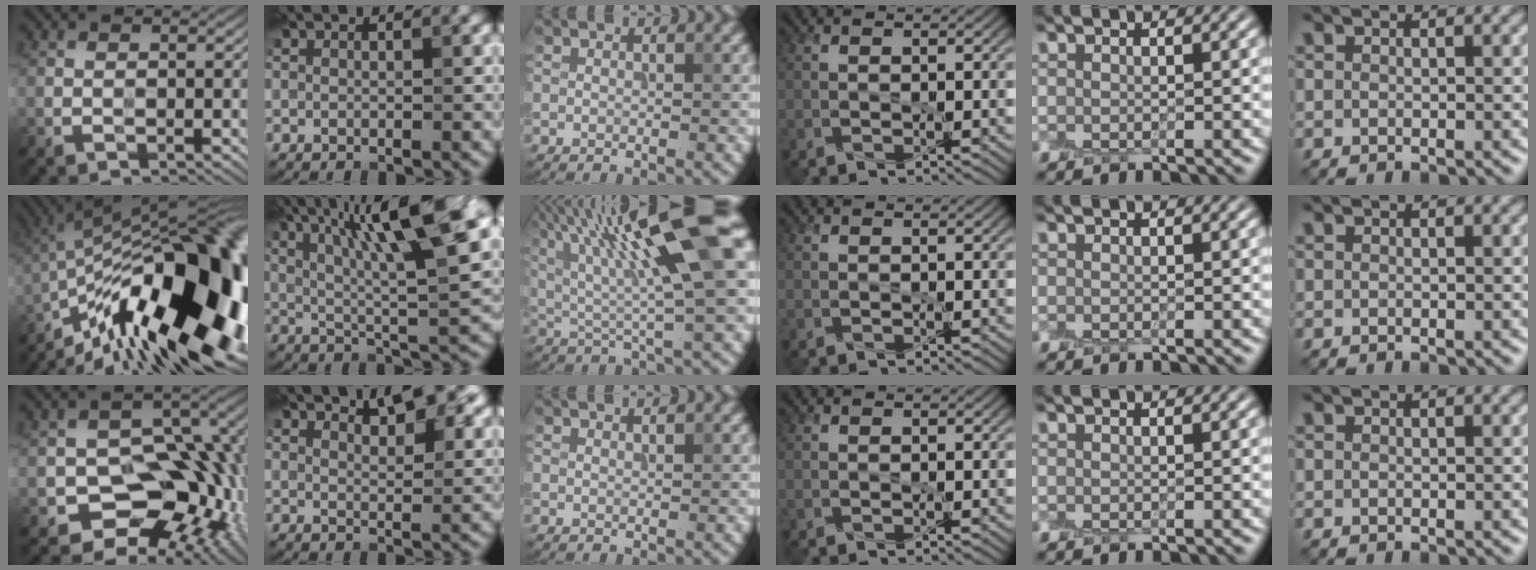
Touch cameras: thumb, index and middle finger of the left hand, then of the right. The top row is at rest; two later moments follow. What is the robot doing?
{"motion": "peel", "object": "aluminum foil"}